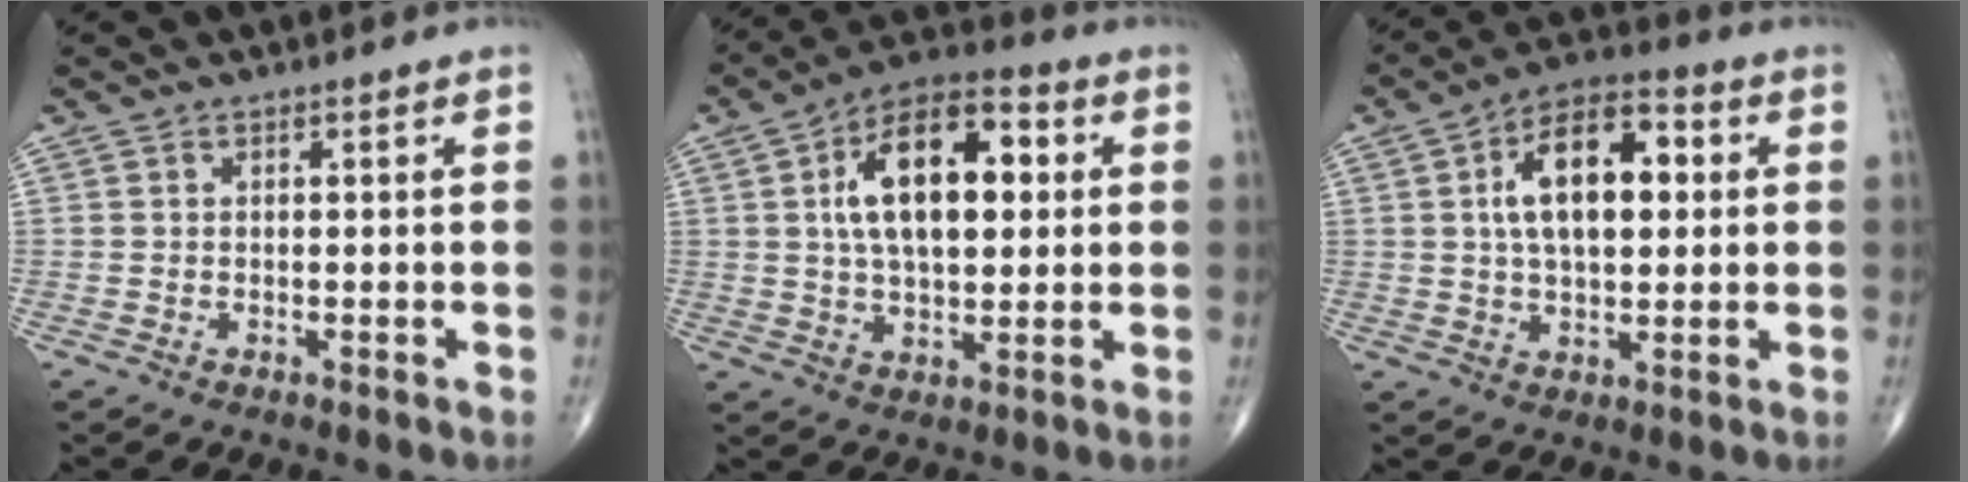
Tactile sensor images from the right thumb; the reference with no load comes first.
{"total": 17.4, "force": [3.4, 9.1, 14.5], "torque": [-0.217, 0.016, 0.051]}
{"total": 14.7, "force": [2.7, 7.8, 12.2], "torque": [-0.183, 0.016, 0.038]}